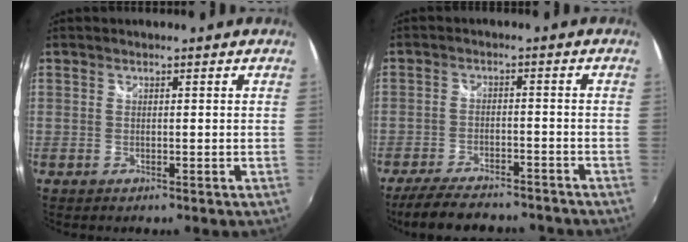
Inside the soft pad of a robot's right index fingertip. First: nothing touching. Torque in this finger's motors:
{"motor_torque": [0.16, -0.17, 0.11, 0.04]}